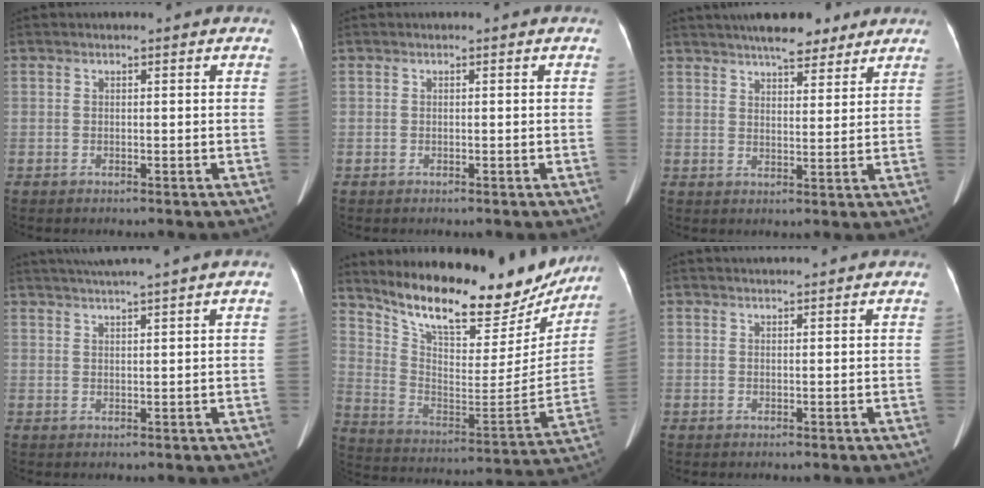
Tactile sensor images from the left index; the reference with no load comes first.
{"total": 0.0}
{"total": 10.2, "force": [8.3, 2.6, 5.3], "torque": [-0.074, 0.021, 0.123]}
{"total": 5.7, "force": [4.4, -1.3, 3.3], "torque": [-0.050, 0.021, 0.075]}
{"total": 25.2, "force": [21.2, 7.9, 11.2], "torque": [-0.186, -0.021, 0.309]}
{"total": 1.5, "force": [1.4, -0.3, 0.3], "torque": [-0.003, 0.016, 0.031]}